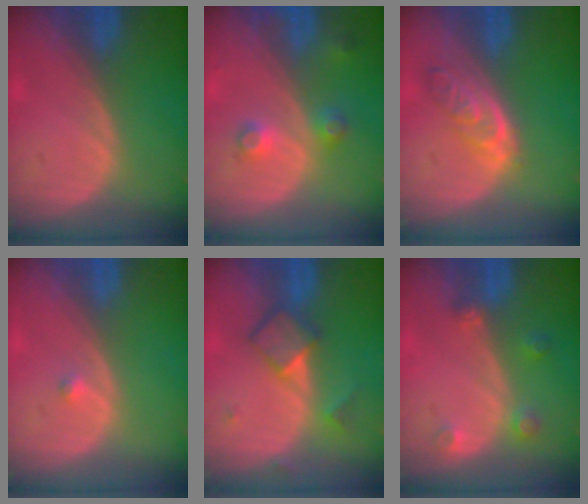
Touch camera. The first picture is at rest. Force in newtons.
{"total": 3.8, "press": 3.5, "slide": 1.4}
{"total": 4.7, "press": 4.7, "slide": 0.7}
{"total": 0.7, "press": 0.7, "slide": 0.1}
{"total": 5.0, "press": 4.9, "slide": 1.0}
{"total": 2.9, "press": 2.8, "slide": 0.8}